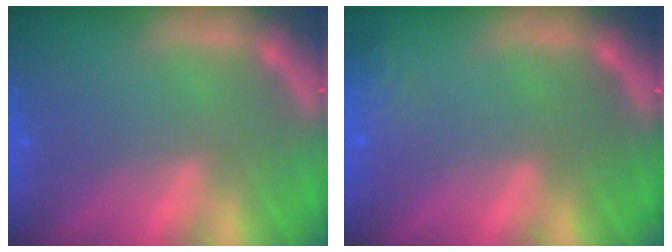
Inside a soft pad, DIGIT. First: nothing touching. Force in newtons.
{"total": 2.4}